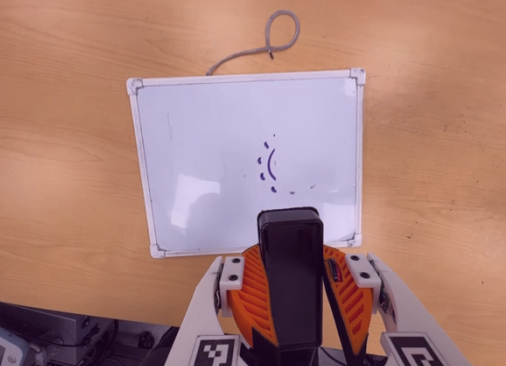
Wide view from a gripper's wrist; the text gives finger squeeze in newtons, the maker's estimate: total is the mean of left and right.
{"total": 11.8, "left": 12.2, "right": 11.4}